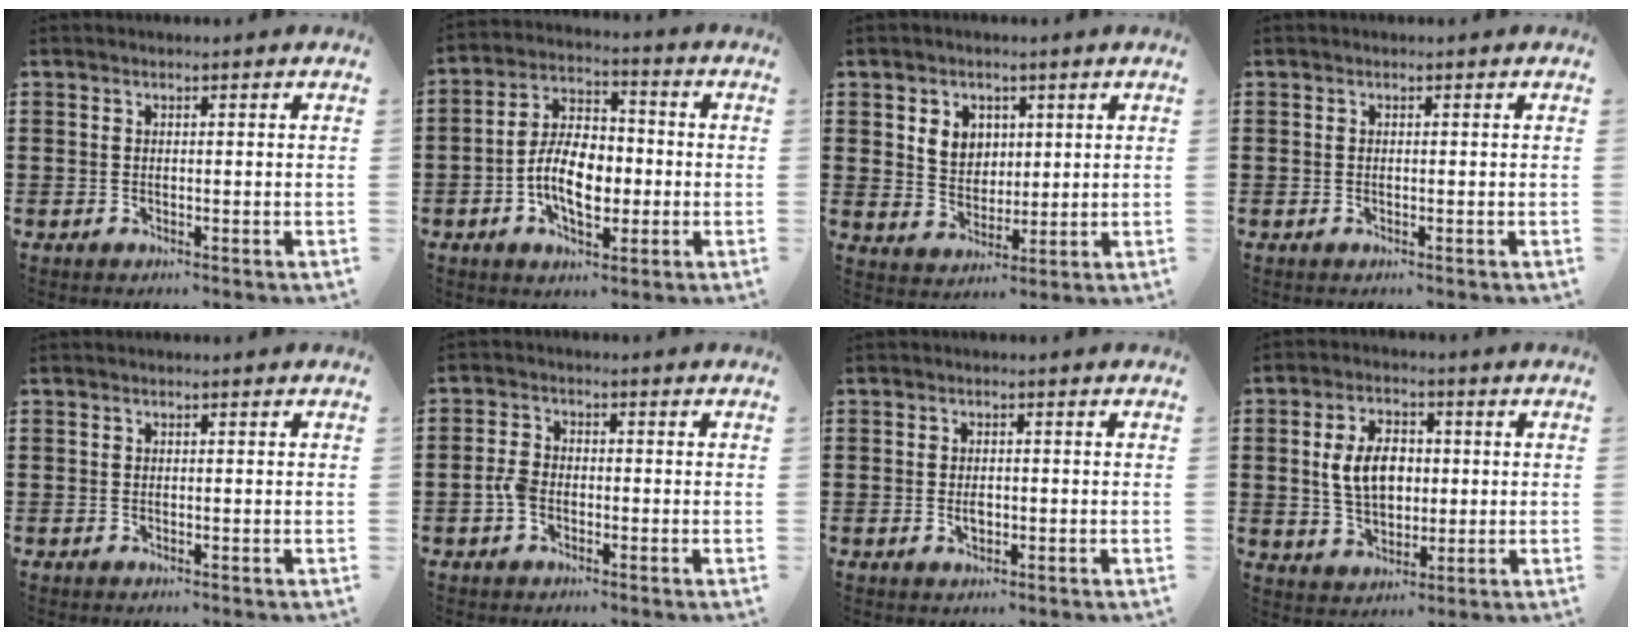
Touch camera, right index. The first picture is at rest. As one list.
[{"total": 8.8, "force": [-1.9, 5.0, 7.0], "torque": [-0.144, 0.006, -0.041]}, {"total": 4.9, "force": [1.9, 4.2, 1.7], "torque": [-0.043, 0.012, 0.032]}, {"total": 0.0}, {"total": 0.0}, {"total": 3.2, "force": [-1.0, 2.1, 2.1], "torque": [-0.062, -0.004, -0.025]}, {"total": 1.9, "force": [-0.2, 1.0, 1.6], "torque": [-0.030, 0.001, -0.004]}, {"total": 7.3, "force": [0.8, 4.8, 5.4], "torque": [-0.121, 0.009, 0.006]}]